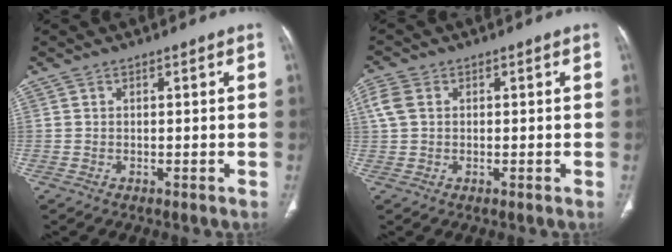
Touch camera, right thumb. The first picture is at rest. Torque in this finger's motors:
{"motor_torque": [0.05, 0.01, -0.03, 0.20, 0.02]}